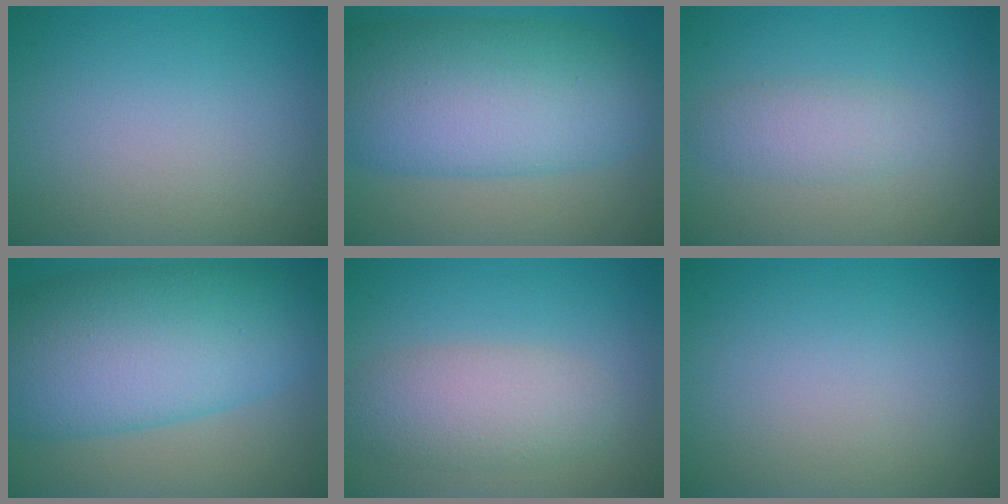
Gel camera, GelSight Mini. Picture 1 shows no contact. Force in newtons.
{"total": 11.7, "press": 11.7, "slide": 0.4}
{"total": 2.2, "press": 2.2, "slide": 0.0}
{"total": 13.1, "press": 13.1, "slide": 0.2}
{"total": 4.3, "press": 4.3, "slide": 0.5}
{"total": 0.0}